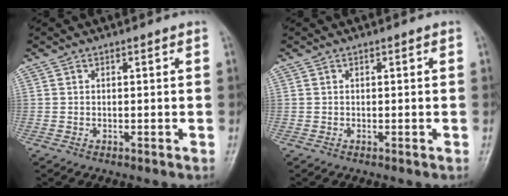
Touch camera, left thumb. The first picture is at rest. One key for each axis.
{"total": 0.0}